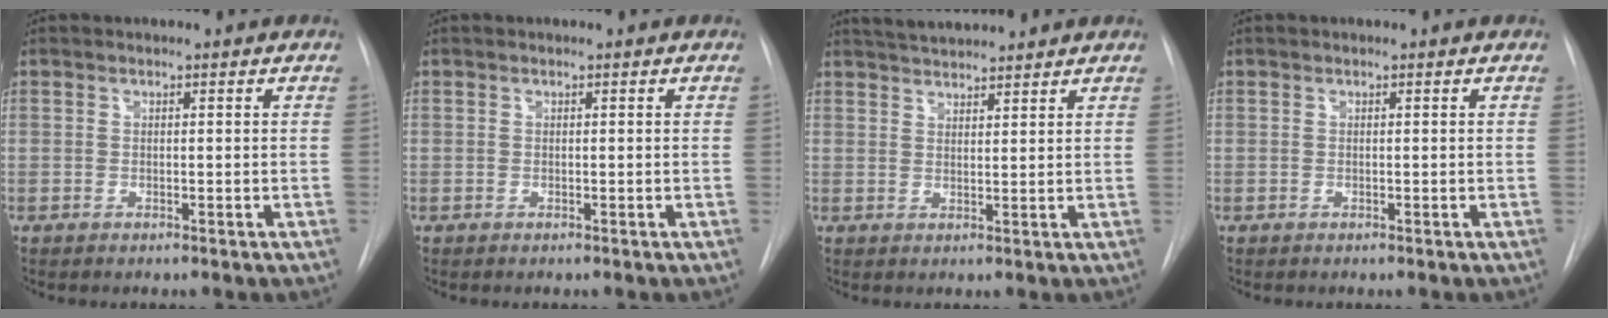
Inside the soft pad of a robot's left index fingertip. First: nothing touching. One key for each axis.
{"total": 0.0}
{"total": 6.1, "fx": 5.8, "fy": 0.6, "fz": 1.8, "tx": -0.036, "ty": 0.030, "tz": 0.095}
{"total": 0.0}